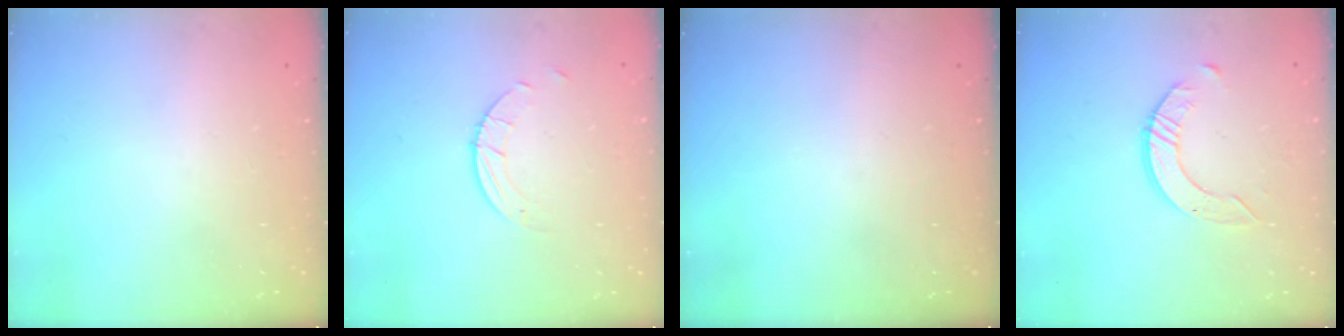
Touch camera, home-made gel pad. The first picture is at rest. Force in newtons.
{"total": 2.7, "press": 2.7, "slide": 0.3}
{"total": 0.0}
{"total": 5.3, "press": 5.3, "slide": 0.5}